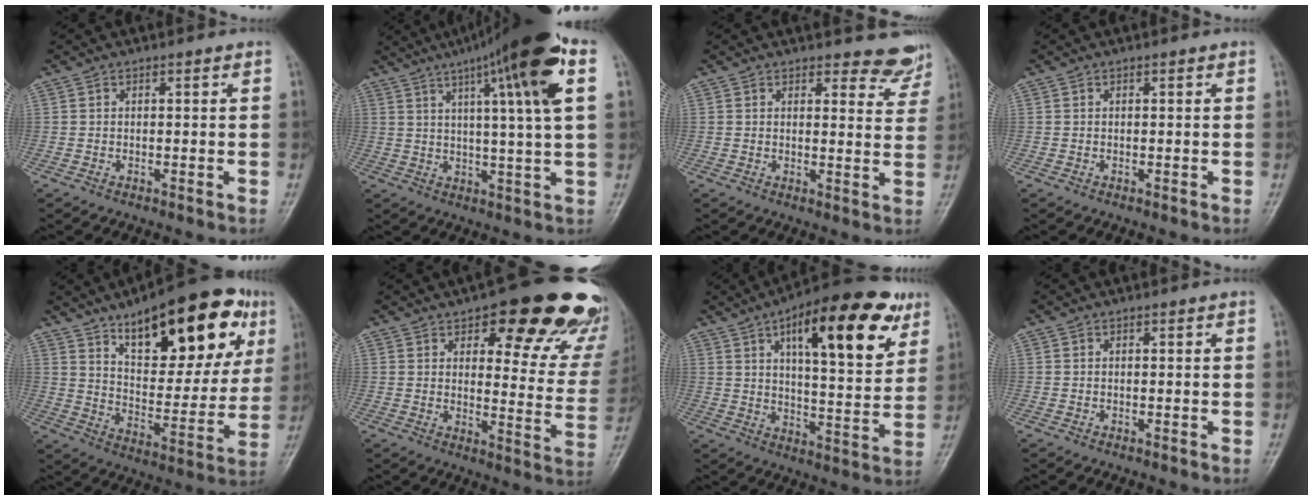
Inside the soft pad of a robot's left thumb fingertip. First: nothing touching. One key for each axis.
{"total": 18.8, "fx": 8.3, "fy": 1.6, "fz": 16.8, "tx": -0.253, "ty": 0.000, "tz": 0.119}
{"total": 5.9, "fx": 5.6, "fy": 1.9, "fz": 0.4, "tx": 0.026, "ty": -0.046, "tz": 0.048}
{"total": 0.0}
{"total": 26.1, "fx": 13.4, "fy": 10.8, "fz": 19.7, "tx": -0.233, "ty": -0.028, "tz": 0.202}
{"total": 23.4, "fx": 15.6, "fy": 9.0, "fz": 15.0, "tx": -0.126, "ty": -0.072, "tz": 0.182}
{"total": 22.2, "fx": 10.4, "fy": 8.1, "fz": 17.9, "tx": -0.228, "ty": -0.023, "tz": 0.151}
{"total": 0.0}